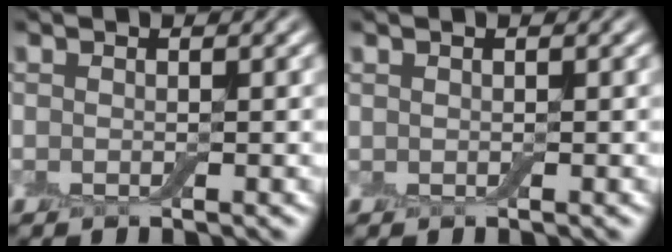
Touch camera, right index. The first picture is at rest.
{"total": 0.0}